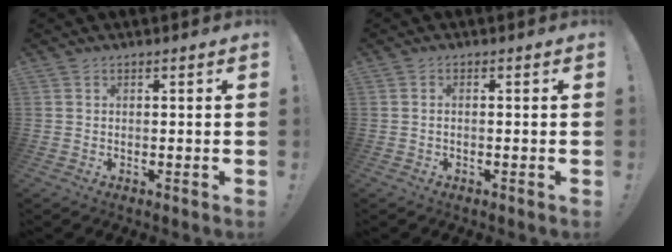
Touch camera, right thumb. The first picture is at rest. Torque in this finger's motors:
{"motor_torque": [-0.17, -0.04, -0.14, 0.15, 0.02]}